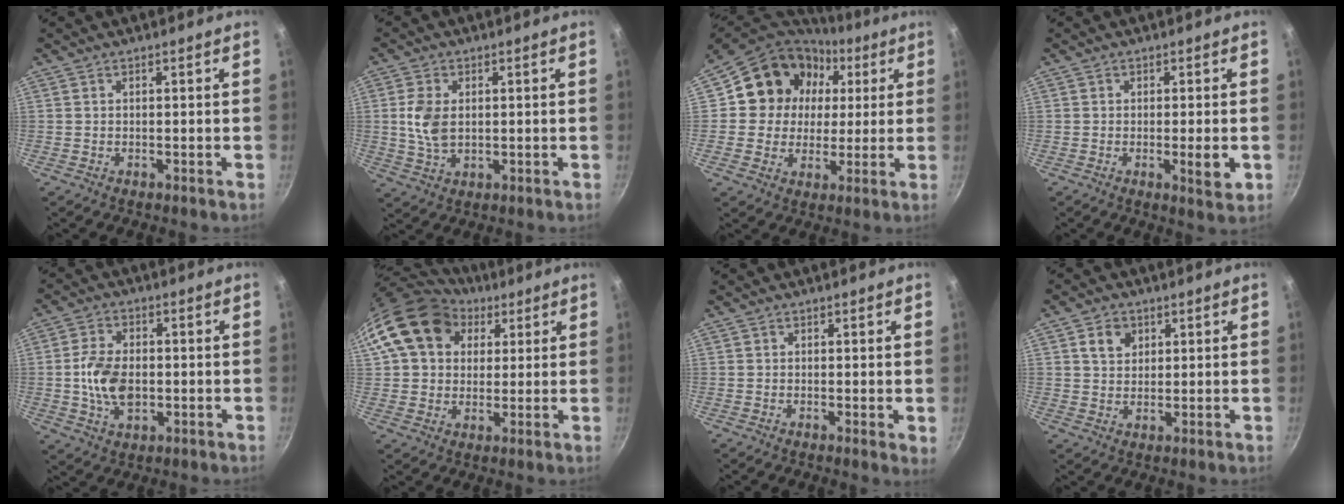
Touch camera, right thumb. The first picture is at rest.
{"total": 6.5, "force": [0.7, 4.1, 5.0], "torque": [-0.103, -0.003, 0.017]}
{"total": 16.1, "force": [4.0, 14.3, 6.2], "torque": [-0.088, 0.014, 0.055]}
{"total": 4.3, "force": [-0.8, 0.9, 4.1], "torque": [-0.059, -0.004, -0.011]}
{"total": 9.3, "force": [-0.7, 6.0, 7.1], "torque": [-0.123, 0.005, -0.015]}
{"total": 15.1, "force": [6.0, 11.8, 7.3], "torque": [-0.109, 0.007, 0.096]}
{"total": 1.5, "force": [0.1, 0.6, 1.4], "torque": [-0.016, -0.005, -0.001]}
{"total": 4.7, "force": [1.8, 3.7, 2.2], "torque": [-0.017, 0.000, 0.032]}